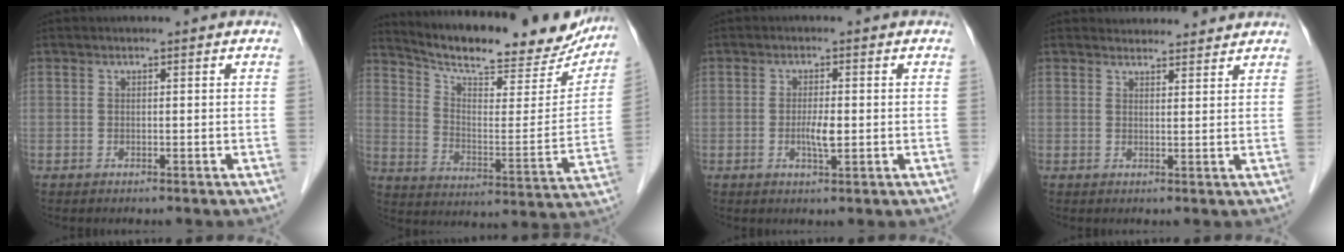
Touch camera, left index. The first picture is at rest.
{"total": 24.0, "force": [21.4, 5.4, 9.5], "torque": [-0.142, -0.038, 0.285]}
{"total": 2.8, "force": [-0.6, 0.6, 2.7], "torque": [-0.052, -0.005, -0.009]}
{"total": 5.7, "force": [5.5, 1.4, 0.6], "torque": [-0.003, 0.012, 0.064]}